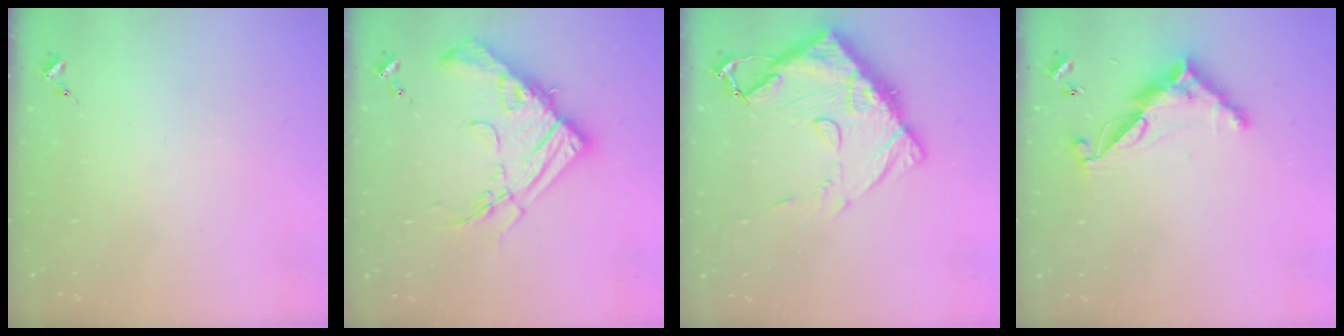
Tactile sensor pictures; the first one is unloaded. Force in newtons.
{"total": 18.4, "press": 18.3, "slide": 2.0}
{"total": 14.3, "press": 14.2, "slide": 1.3}
{"total": 11.6, "press": 11.6, "slide": 0.4}